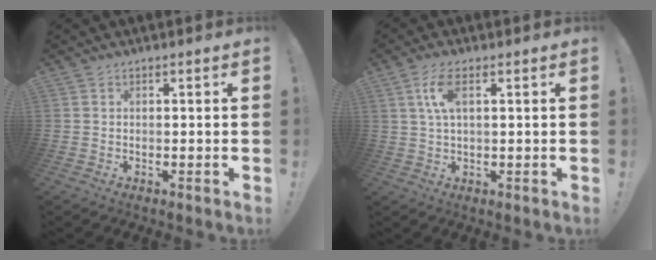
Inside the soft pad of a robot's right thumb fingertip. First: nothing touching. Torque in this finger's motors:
{"motor_torque": [-0.21, 0.30, 0.27, 0.43, 0.03]}